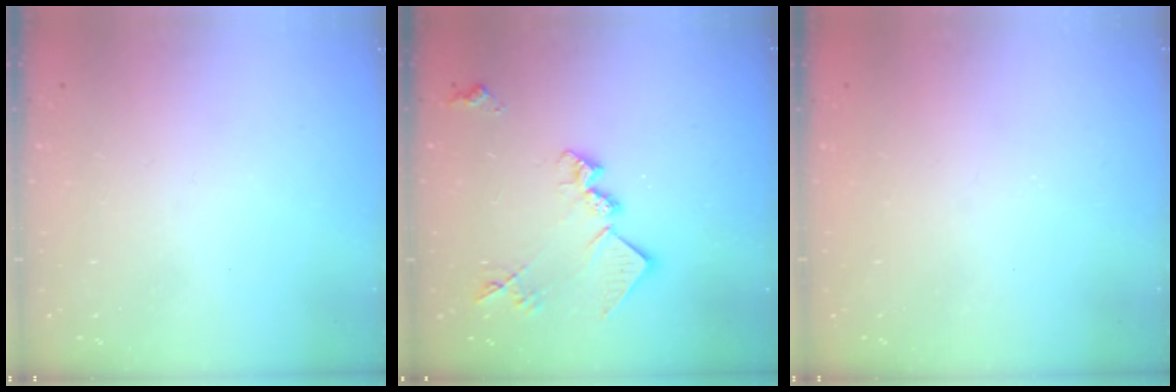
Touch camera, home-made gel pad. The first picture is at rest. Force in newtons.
{"total": 15.2, "press": 15.2, "slide": 0.8}
{"total": 1.0, "press": 1.0, "slide": 0.1}